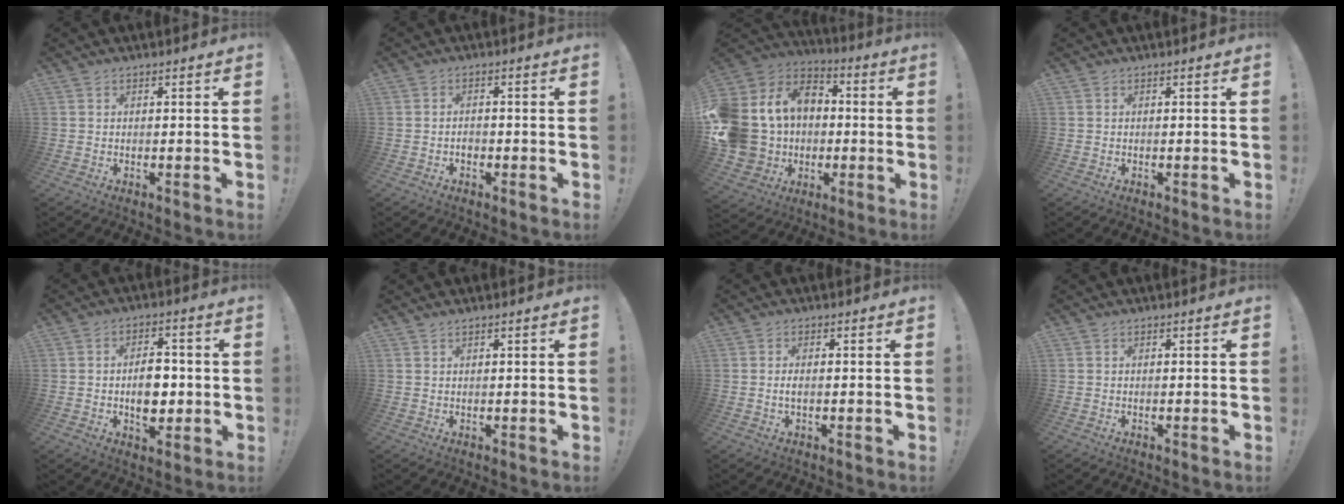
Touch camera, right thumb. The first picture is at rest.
{"total": 1.6, "force": [-1.1, 0.9, 0.8], "torque": [-0.014, 0.003, -0.019]}
{"total": 18.9, "force": [0.5, 16.5, 9.3], "torque": [-0.192, 0.006, 0.043]}
{"total": 0.0}
{"total": 8.7, "force": [-0.8, 5.8, 6.4], "torque": [-0.089, 0.003, -0.017]}
{"total": 0.9, "force": [0.8, -0.2, 0.4], "torque": [-0.012, 0.000, 0.015]}
{"total": 1.7, "force": [-0.4, 0.5, 1.6], "torque": [-0.030, 0.003, -0.006]}
{"total": 0.0}